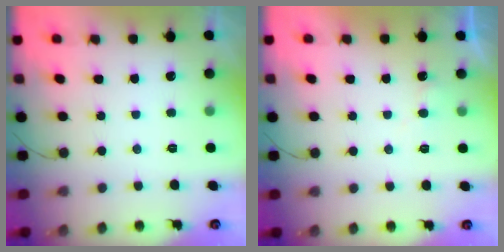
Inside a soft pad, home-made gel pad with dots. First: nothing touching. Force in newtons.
{"total": 4.2, "press": 4.2, "slide": 0.3}